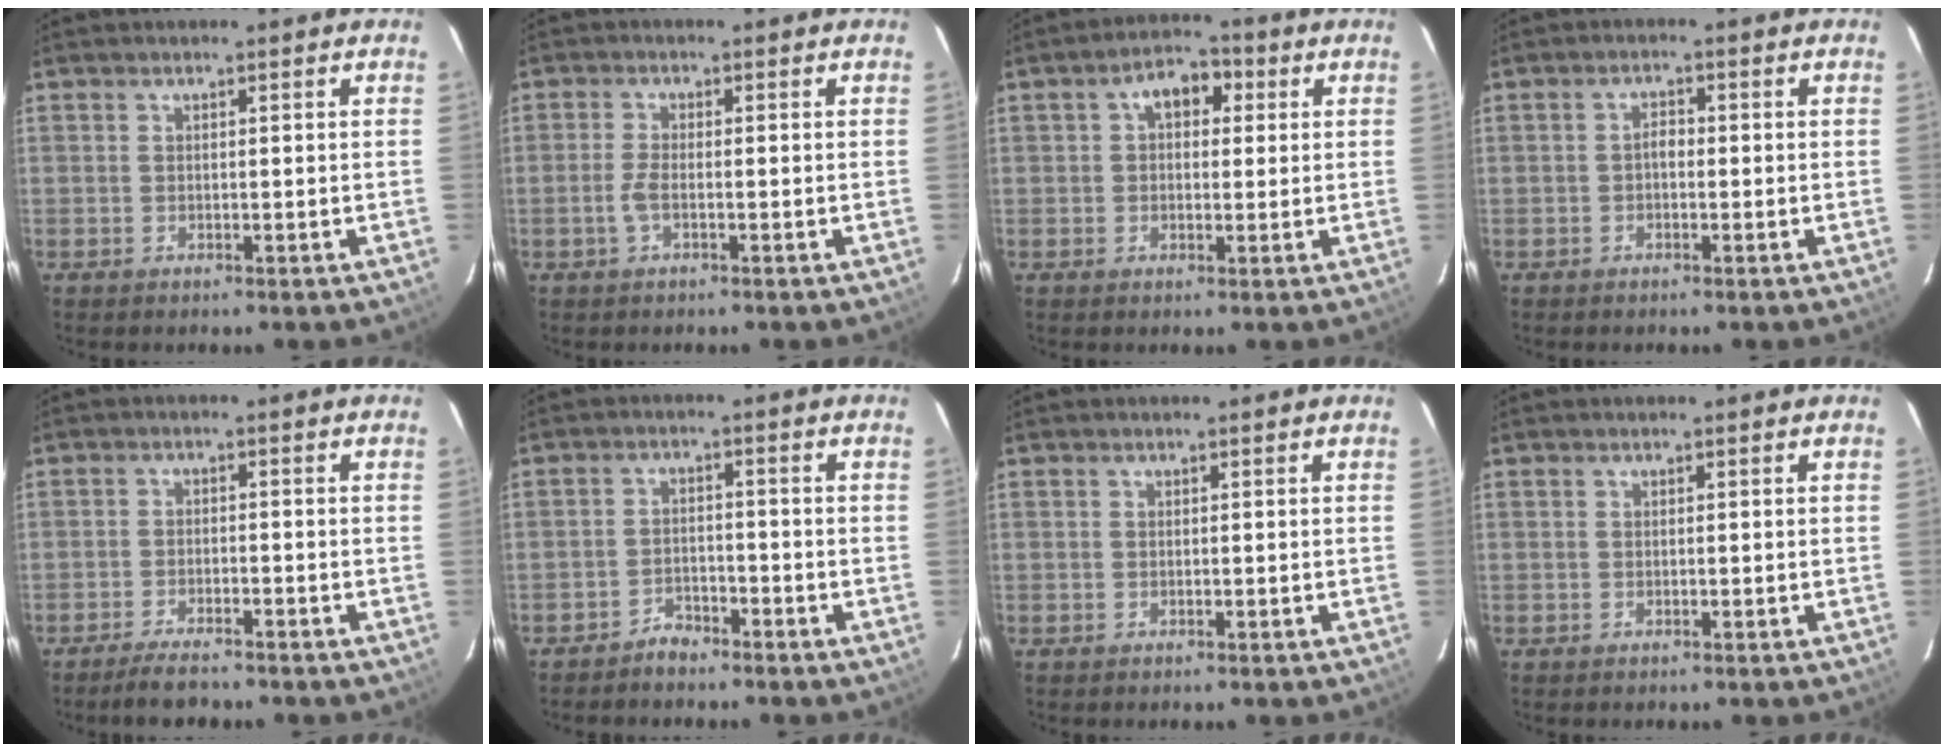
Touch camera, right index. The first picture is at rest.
{"total": 2.6, "force": [-0.9, 0.7, 2.3], "torque": [-0.055, 0.000, -0.020]}
{"total": 5.8, "force": [1.5, 3.9, 4.0], "torque": [-0.065, 0.027, 0.024]}
{"total": 1.5, "force": [-0.5, 1.0, 1.1], "torque": [-0.020, 0.008, -0.010]}
{"total": 5.2, "force": [-4.6, 0.9, 2.3], "torque": [-0.061, -0.009, -0.083]}
{"total": 3.3, "force": [-3.1, 1.2, 0.4], "torque": [-0.019, 0.007, -0.053]}
{"total": 0.0}
{"total": 0.0}